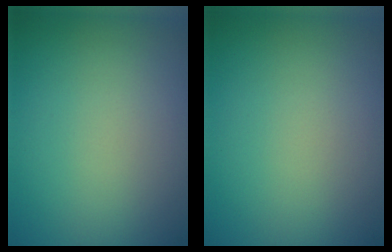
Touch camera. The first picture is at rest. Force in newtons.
{"total": 0.0}